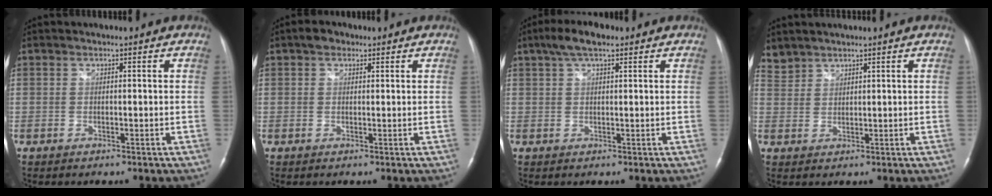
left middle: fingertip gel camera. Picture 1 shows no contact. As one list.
[{"total": 2.0, "force": [1.3, 1.4, 0.8], "torque": [-0.017, 0.011, 0.018]}, {"total": 5.2, "force": [3.4, 1.5, 3.7], "torque": [-0.078, 0.020, 0.059]}, {"total": 2.6, "force": [2.4, 0.8, -0.3], "torque": [0.007, 0.013, 0.051]}]